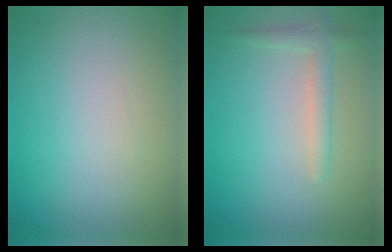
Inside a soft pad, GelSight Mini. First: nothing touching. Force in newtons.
{"total": 1.9, "press": 1.9, "slide": 0.0}